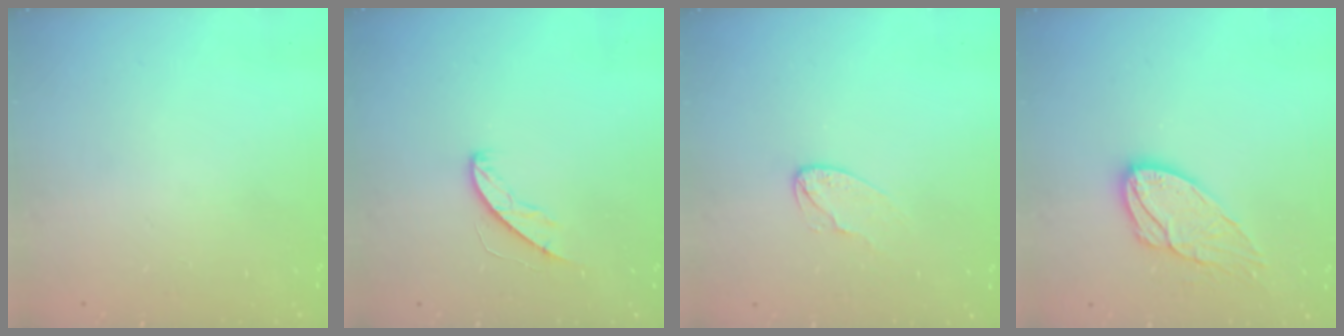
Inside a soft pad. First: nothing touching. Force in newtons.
{"total": 5.8, "press": 5.8, "slide": 0.4}
{"total": 4.9, "press": 4.9, "slide": 0.4}
{"total": 11.7, "press": 11.6, "slide": 0.9}